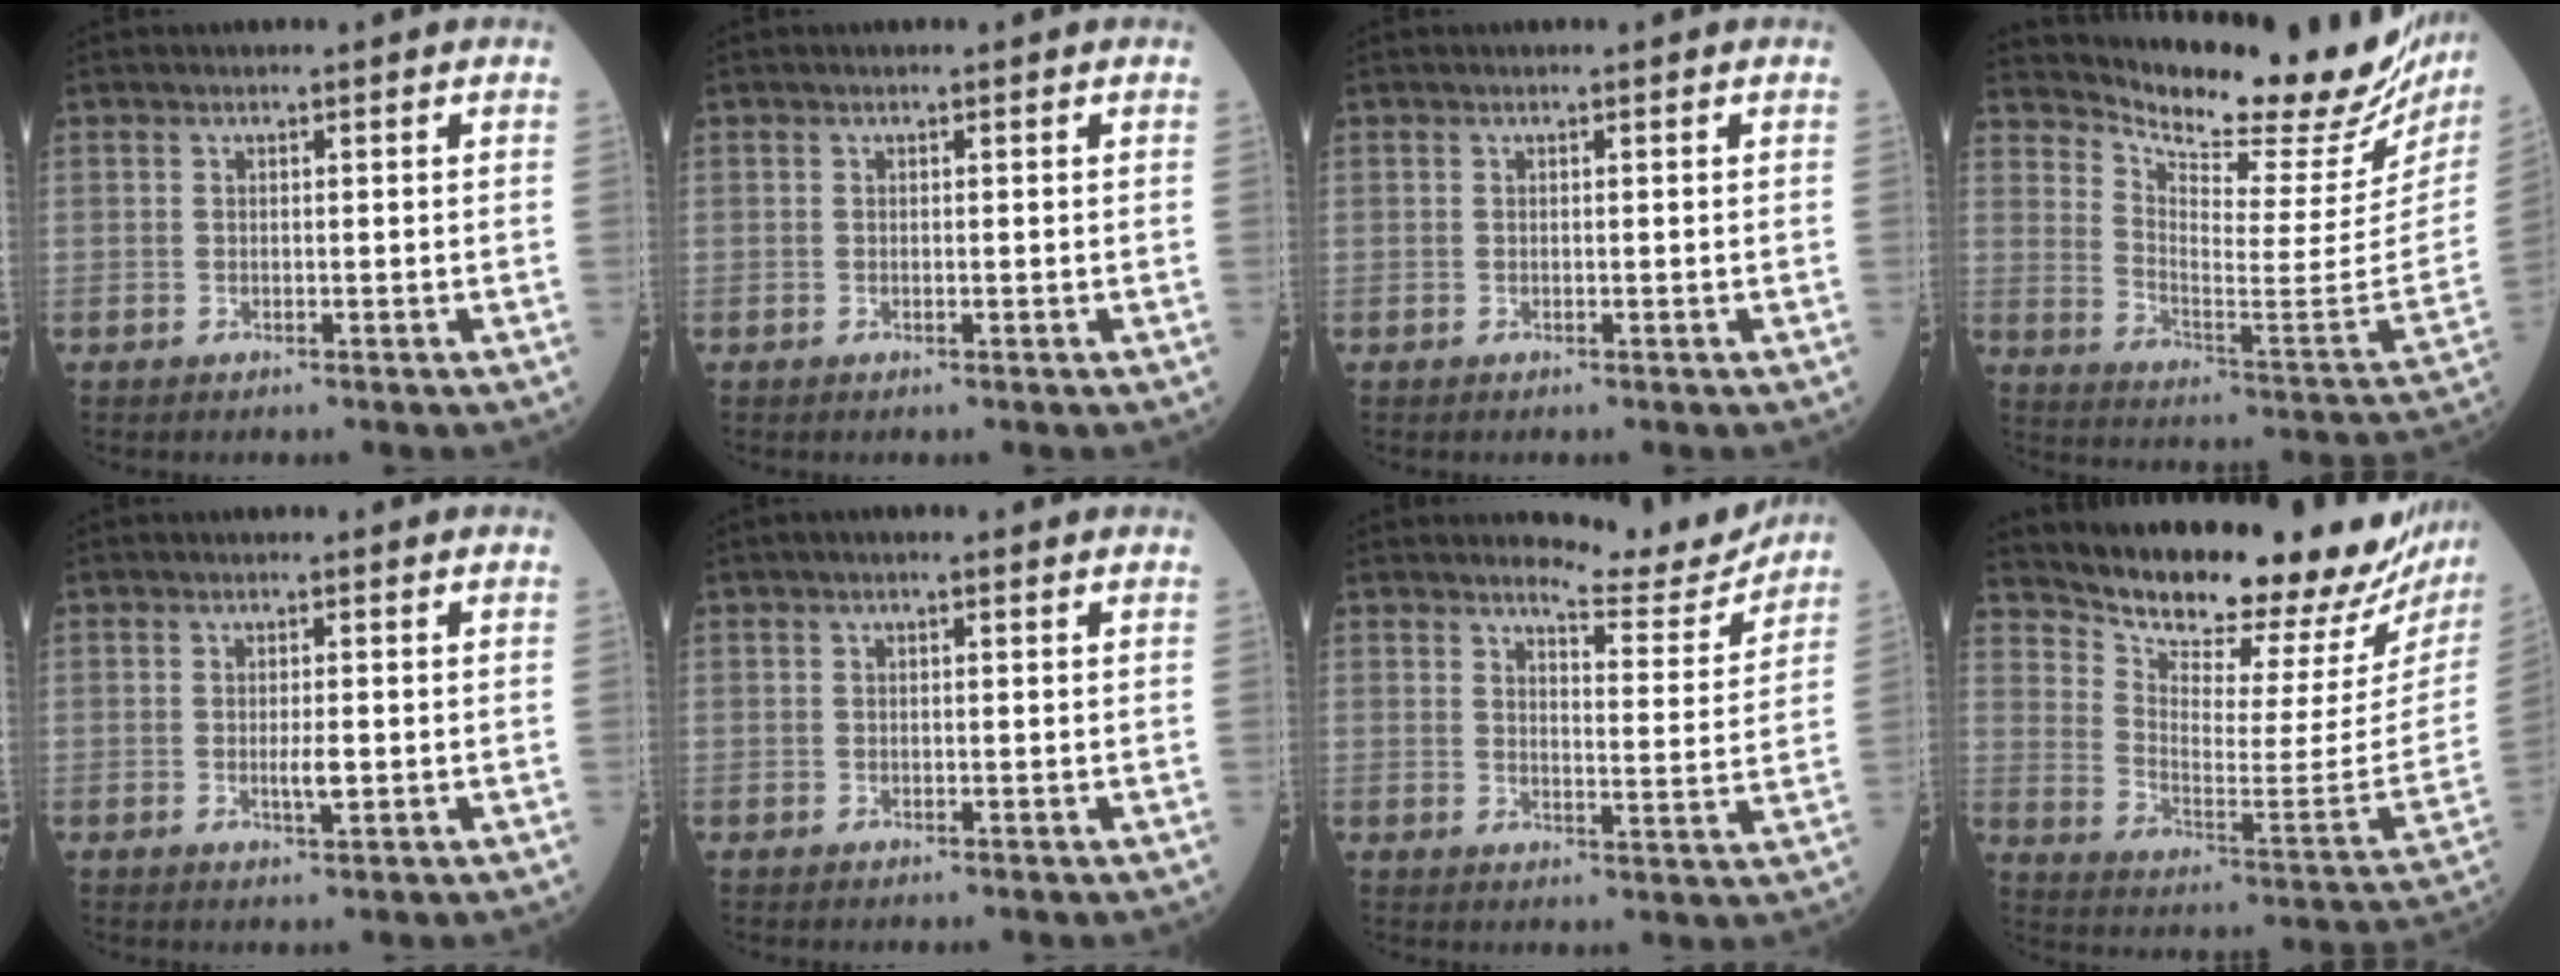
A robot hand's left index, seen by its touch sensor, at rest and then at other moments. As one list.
[{"total": 0.0}, {"total": 0.0}, {"total": 24.4, "force": [22.2, 3.9, 9.4], "torque": [-0.158, -0.088, 0.297]}, {"total": 2.1, "force": [-0.2, 0.4, 2.0], "torque": [-0.038, -0.002, -0.001]}, {"total": 1.2, "force": [0.7, 0.4, 0.8], "torque": [-0.019, 0.013, 0.006]}, {"total": 7.6, "force": [7.6, 0.5, 0.3], "torque": [-0.009, -0.031, 0.097]}, {"total": 23.0, "force": [21.6, 3.3, 7.2], "torque": [-0.125, -0.102, 0.295]}]